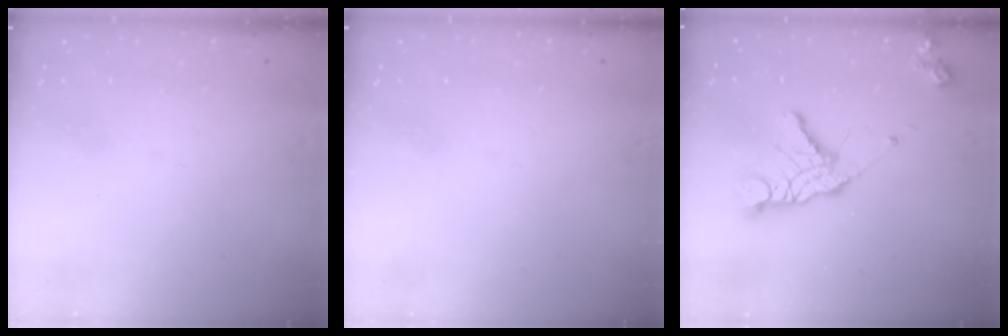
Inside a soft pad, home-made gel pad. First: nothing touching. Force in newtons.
{"total": 0.0}
{"total": 14.5, "press": 14.5, "slide": 1.4}